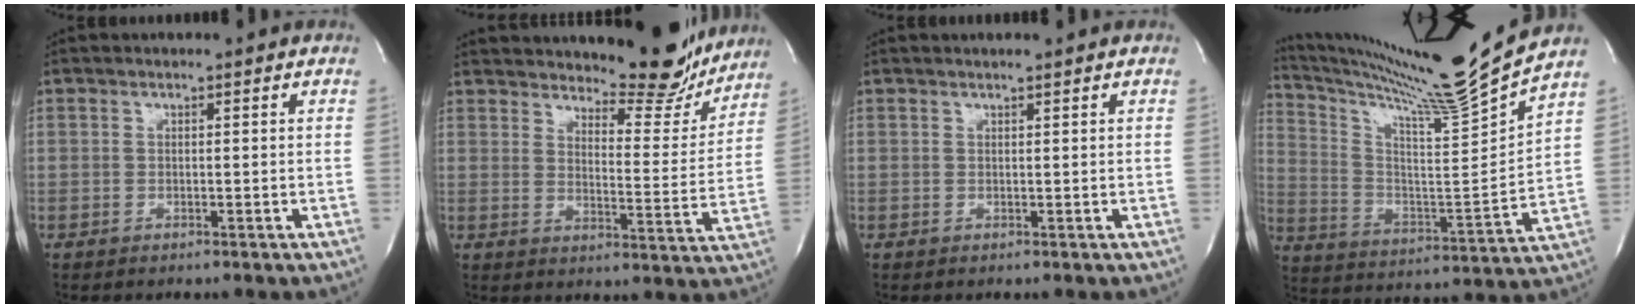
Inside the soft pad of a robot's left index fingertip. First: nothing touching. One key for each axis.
{"total": 15.2, "fx": 14.1, "fy": 3.0, "fz": 4.8, "tx": -0.054, "ty": -0.035, "tz": 0.181}
{"total": 1.3, "fx": 1.1, "fy": -0.2, "fz": 0.6, "tx": -0.011, "ty": 0.002, "tz": 0.021}
{"total": 19.1, "fx": 17.1, "fy": -4.0, "fz": 7.5, "tx": -0.144, "ty": -0.084, "tz": 0.273}